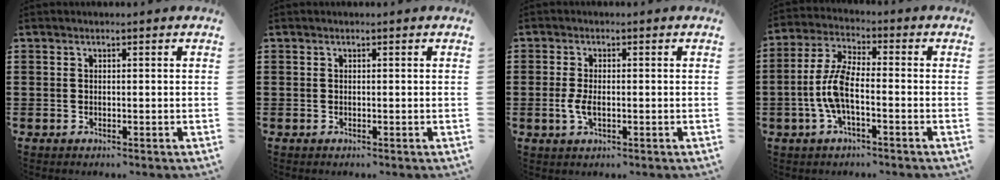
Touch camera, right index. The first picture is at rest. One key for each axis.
{"total": 0.0}
{"total": 3.0, "fx": -0.5, "fy": 1.3, "fz": 2.7, "tx": -0.064, "ty": -0.005, "tz": -0.012}
{"total": 7.3, "fx": -1.9, "fy": 2.6, "fz": 6.6, "tx": -0.164, "ty": -0.013, "tz": -0.043}